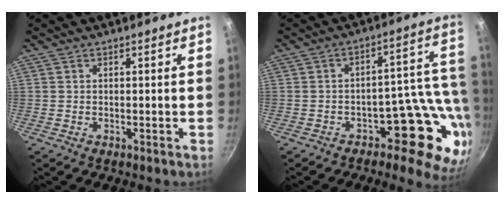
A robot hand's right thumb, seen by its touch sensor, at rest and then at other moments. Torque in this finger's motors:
{"motor_torque": [-0.32, 0.42, 1.26, -0.69, -0.04]}